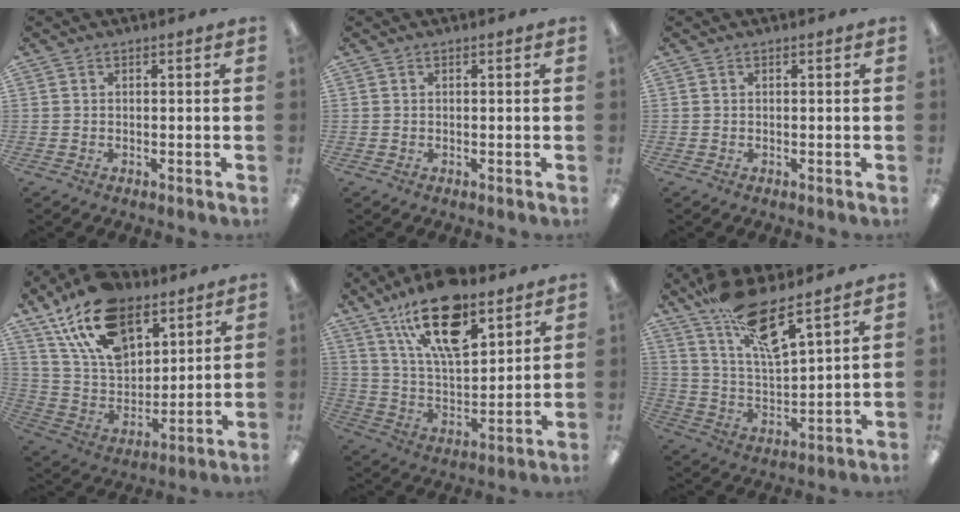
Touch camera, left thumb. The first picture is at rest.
{"total": 0.0}
{"total": 0.0}
{"total": 19.5, "force": [12.4, 10.8, 10.4], "torque": [-0.209, -0.050, 0.227]}
{"total": 20.7, "force": [12.7, 9.0, 13.7], "torque": [-0.241, -0.056, 0.215]}
{"total": 14.6, "force": [10.8, 3.3, 9.3], "torque": [-0.175, -0.059, 0.186]}